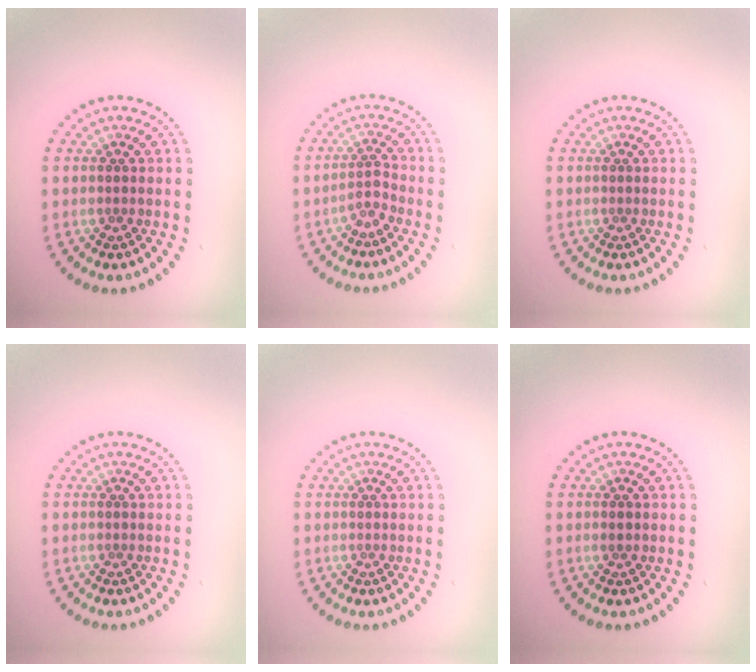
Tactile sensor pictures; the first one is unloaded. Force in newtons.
{"total": 1.7, "press": 1.2, "slide": 1.3}
{"total": 0.0}
{"total": 0.0}
{"total": 0.0}
{"total": 0.8, "press": 0.8, "slide": 0.0}